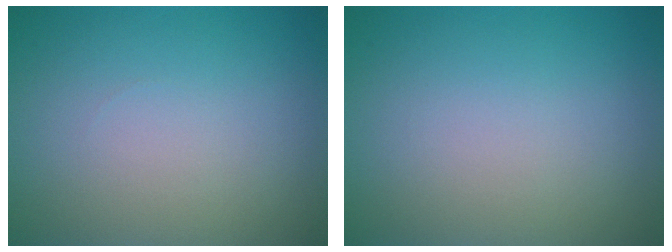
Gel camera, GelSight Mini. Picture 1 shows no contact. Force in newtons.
{"total": 0.0}